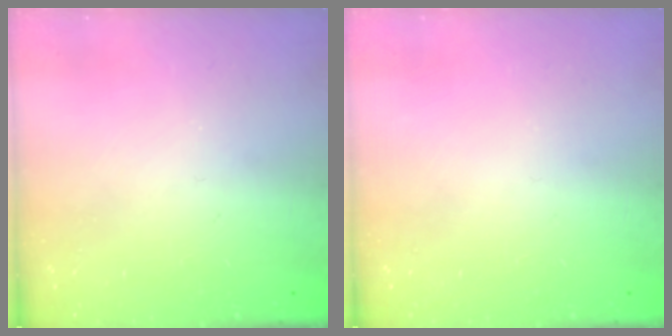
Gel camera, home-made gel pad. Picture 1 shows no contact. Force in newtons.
{"total": 0.0}